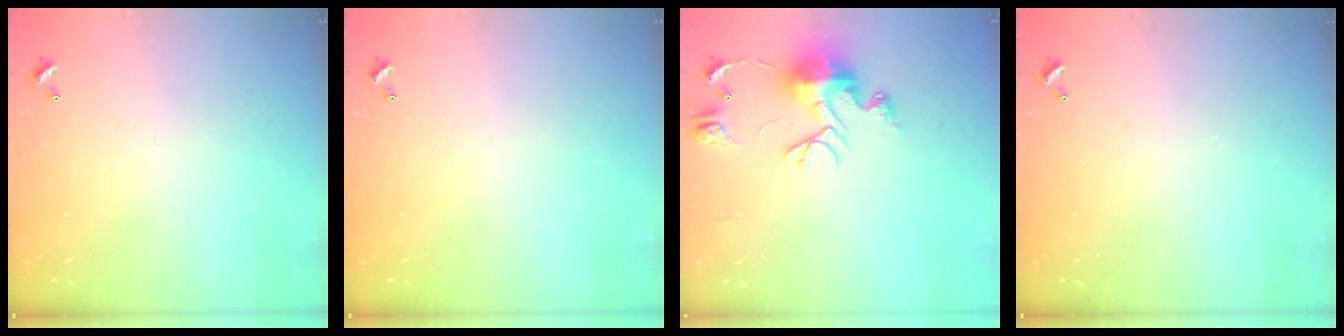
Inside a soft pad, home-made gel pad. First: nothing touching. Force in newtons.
{"total": 0.0}
{"total": 10.8, "press": 10.8, "slide": 1.2}
{"total": 0.0}